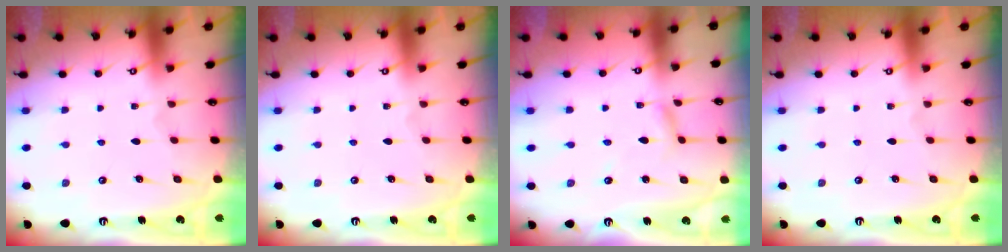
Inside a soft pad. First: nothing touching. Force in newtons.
{"total": 0.0}
{"total": 2.9, "press": 2.9, "slide": 0.2}
{"total": 0.0}